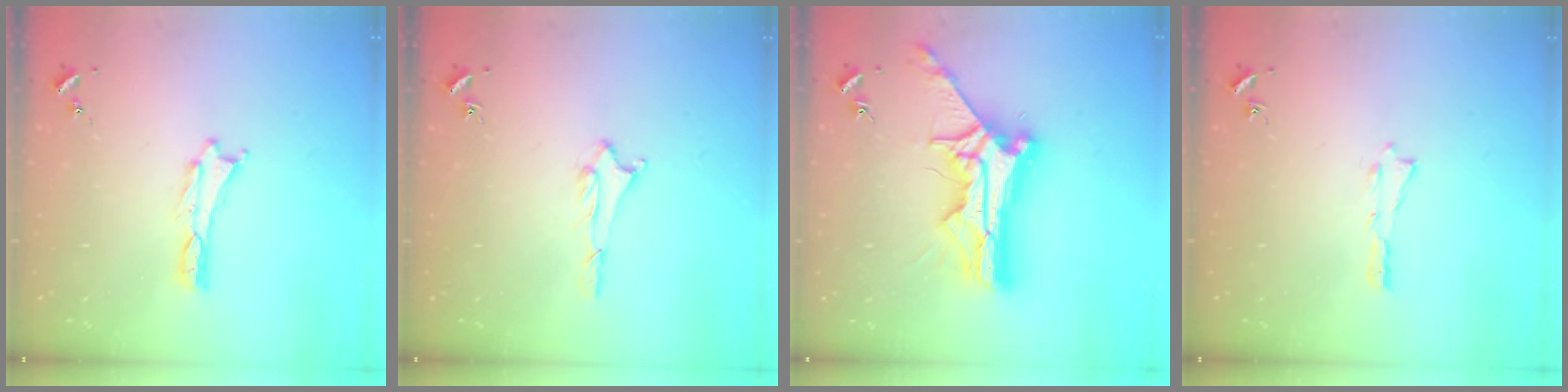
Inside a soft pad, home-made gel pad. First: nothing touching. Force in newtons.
{"total": 1.6, "press": 1.6, "slide": 0.2}
{"total": 13.3, "press": 13.3, "slide": 1.1}
{"total": 0.0}